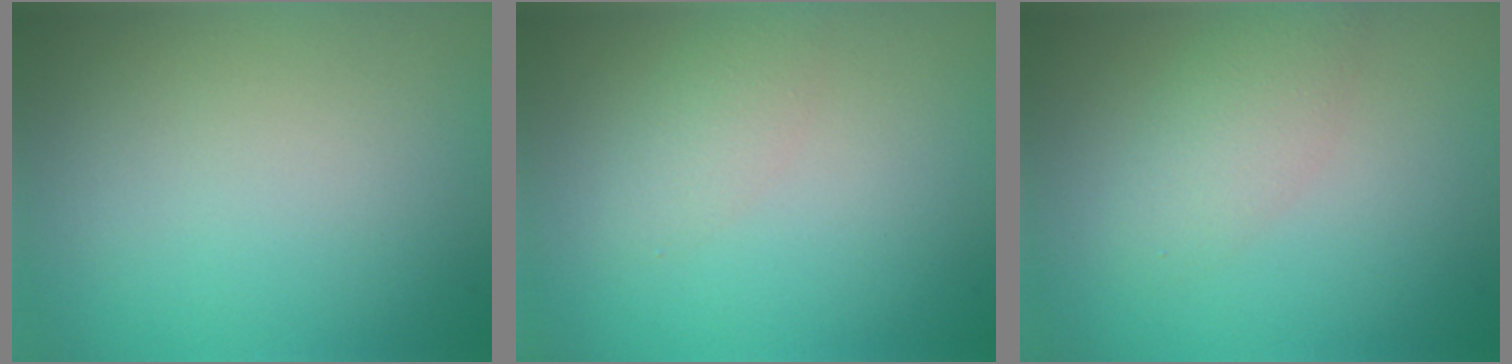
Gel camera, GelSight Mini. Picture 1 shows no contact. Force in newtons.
{"total": 1.8, "press": 1.8, "slide": 0.0}
{"total": 2.8, "press": 2.8, "slide": 0.0}